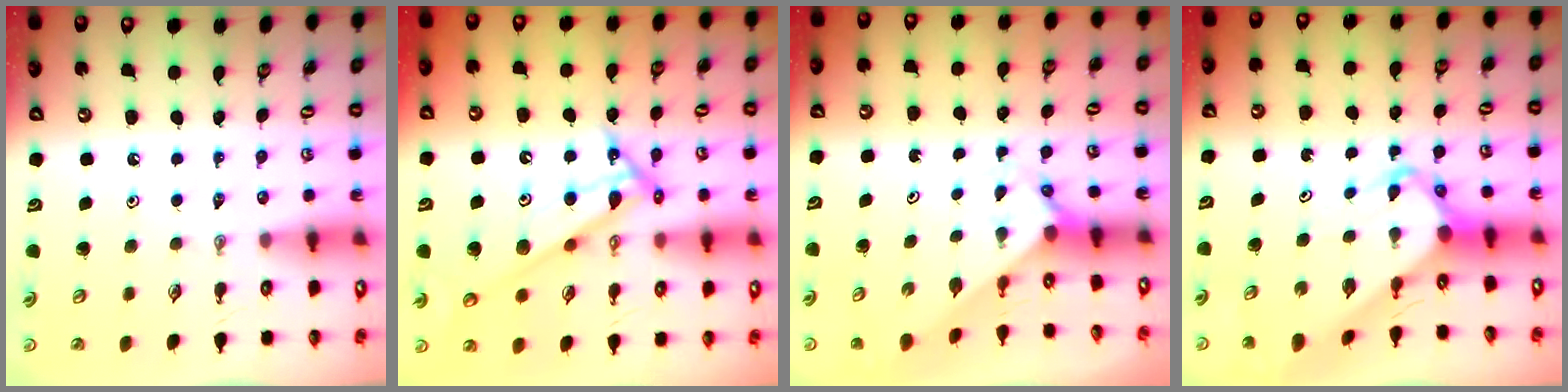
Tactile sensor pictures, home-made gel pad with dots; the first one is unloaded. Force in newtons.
{"total": 10.7, "press": 10.7, "slide": 0.5}
{"total": 2.0, "press": 2.0, "slide": 0.2}
{"total": 6.5, "press": 6.5, "slide": 0.6}